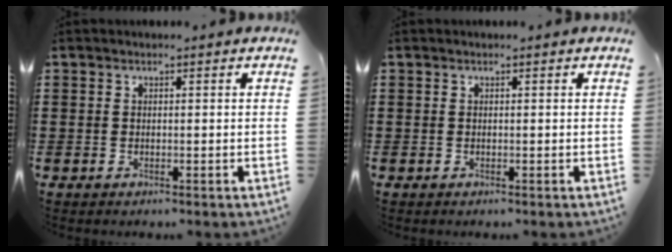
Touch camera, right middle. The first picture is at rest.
{"total": 0.0}